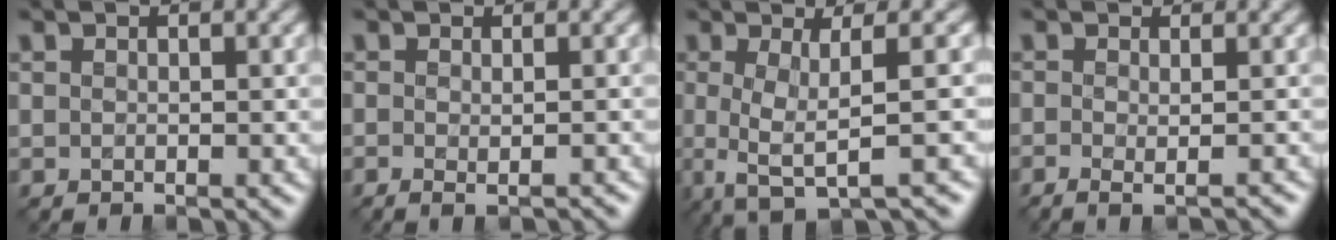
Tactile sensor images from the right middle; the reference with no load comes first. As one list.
[{"total": 1.0, "force": [-0.4, 0.2, 0.9], "torque": [-0.016, -0.009, -0.009]}, {"total": 5.1, "force": [-0.5, 1.1, 4.9], "torque": [-0.075, -0.003, -0.011]}, {"total": 1.9, "force": [-0.4, 0.7, 1.7], "torque": [-0.023, -0.011, -0.009]}]